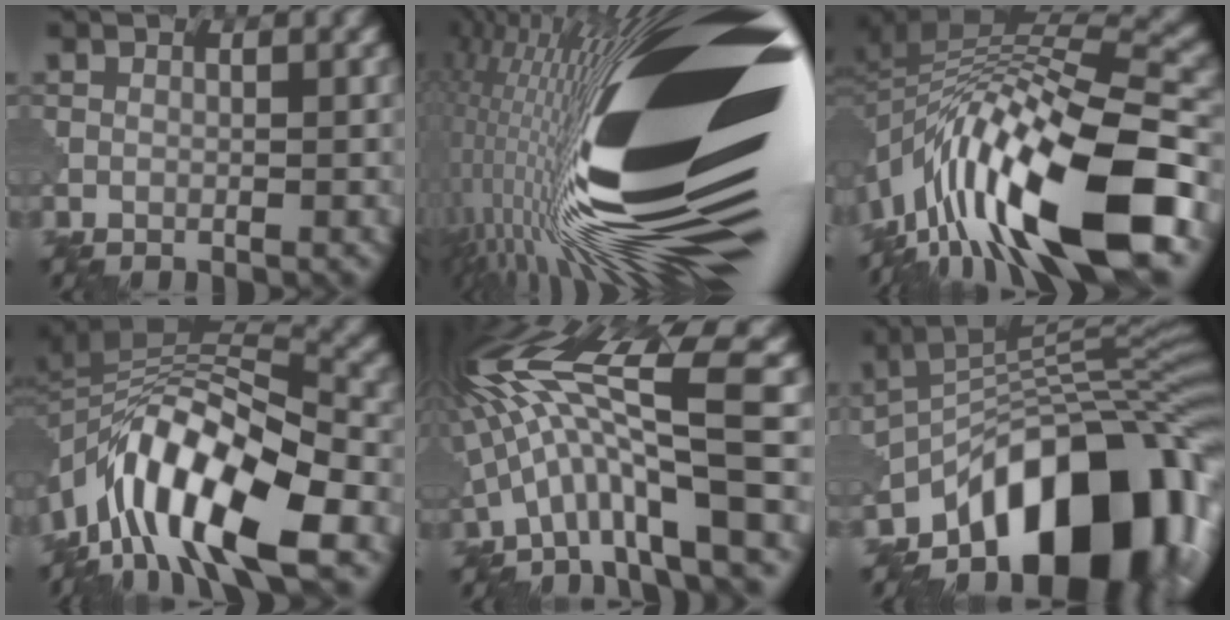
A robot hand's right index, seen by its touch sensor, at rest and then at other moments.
{"total": 22.6, "force": [-1.4, 7.9, 21.2], "torque": [-0.355, -0.011, -0.035]}
{"total": 15.7, "force": [-7.5, 5.4, 12.7], "torque": [-0.231, 0.019, -0.122]}
{"total": 12.9, "force": [-6.2, 5.1, 10.1], "torque": [-0.174, 0.017, -0.111]}
{"total": 11.2, "force": [0.0, 1.8, 11.1], "torque": [-0.202, 0.025, 0.012]}
{"total": 14.2, "force": [-8.2, 7.2, 9.1], "torque": [-0.112, 0.014, -0.133]}